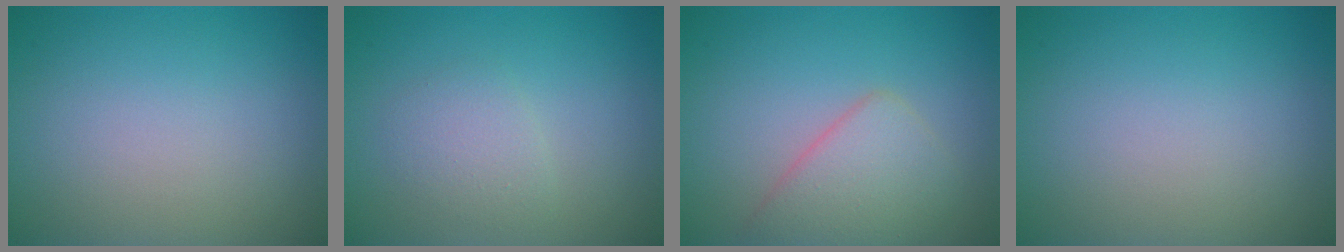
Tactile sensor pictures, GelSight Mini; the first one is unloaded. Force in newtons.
{"total": 1.9, "press": 1.9, "slide": 0.1}
{"total": 3.6, "press": 3.6, "slide": 0.3}
{"total": 0.0}